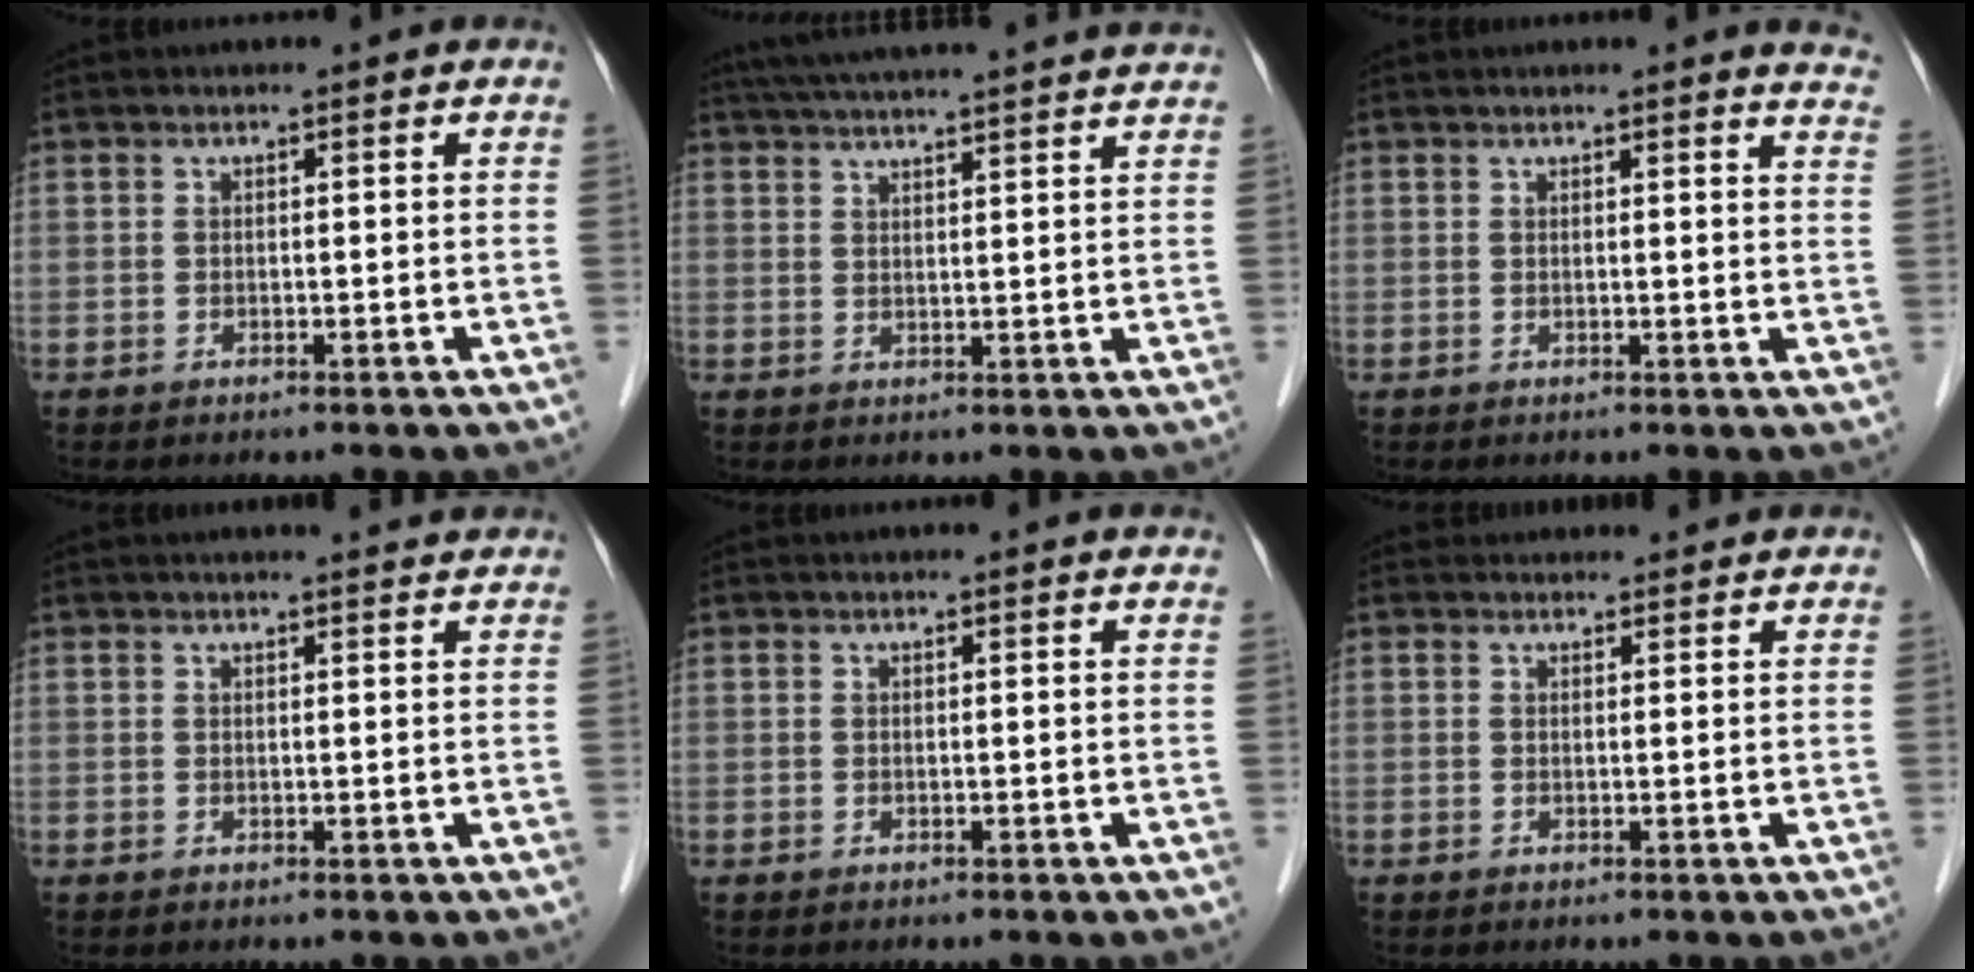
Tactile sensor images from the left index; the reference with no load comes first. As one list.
[{"total": 20.6, "force": [18.8, 0.4, 8.5], "torque": [-0.142, 0.020, 0.249]}, {"total": 7.4, "force": [7.0, 0.4, 2.5], "torque": [-0.012, -0.021, 0.047]}, {"total": 3.4, "force": [3.3, 0.0, 0.9], "torque": [-0.016, 0.007, 0.033]}, {"total": 2.7, "force": [2.6, 0.2, 0.6], "torque": [-0.012, 0.007, 0.020]}, {"total": 3.1, "force": [2.8, 1.2, -0.3], "torque": [0.008, 0.018, 0.029]}]